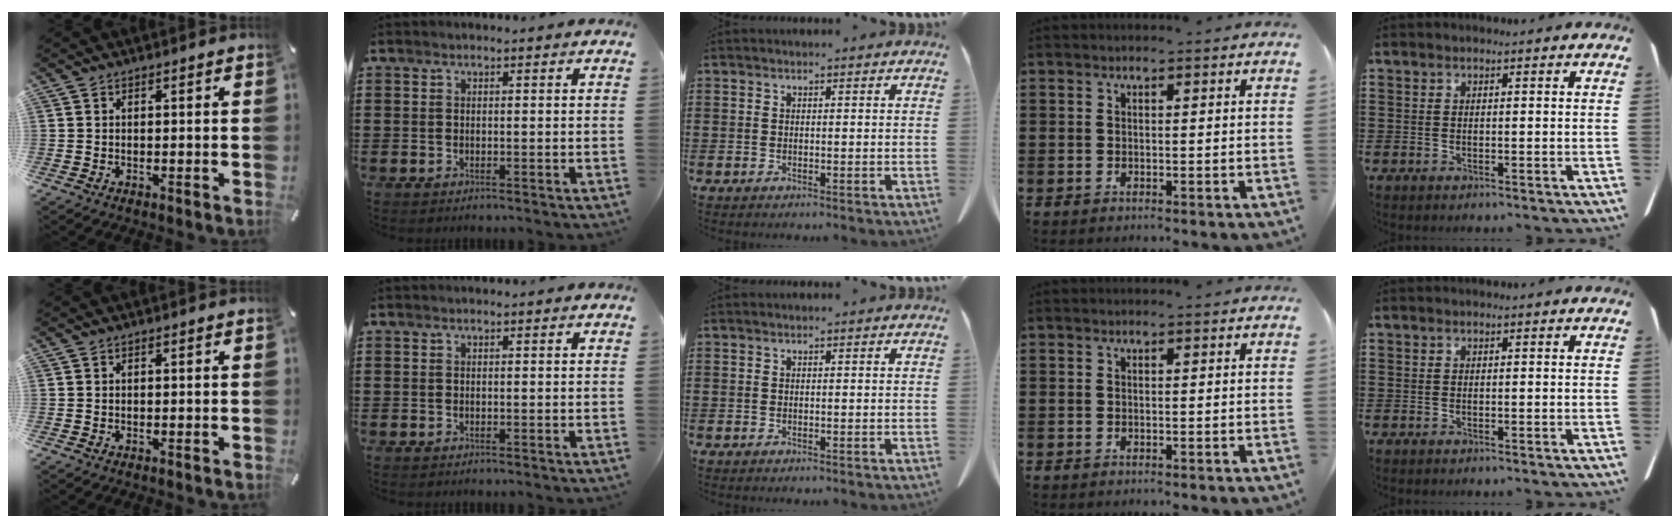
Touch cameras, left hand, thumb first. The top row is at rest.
{}